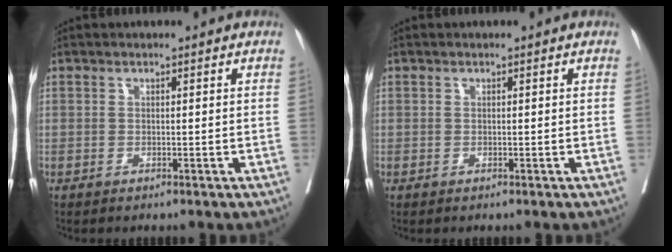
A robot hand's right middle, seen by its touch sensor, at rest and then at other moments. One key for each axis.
{"total": 0.0}